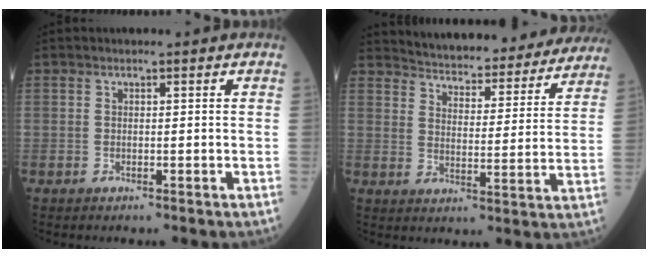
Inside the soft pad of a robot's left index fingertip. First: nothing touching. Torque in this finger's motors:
{"motor_torque": [0.17, -0.95, 0.27, 0.11]}